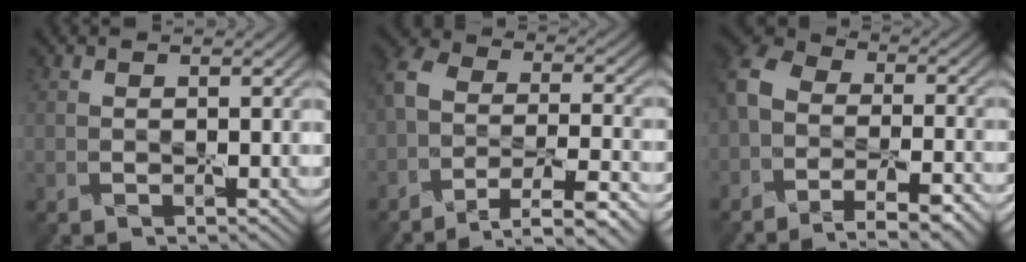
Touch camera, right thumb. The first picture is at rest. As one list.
[{"total": 8.8, "force": [-5.7, 3.7, 5.6], "torque": [-0.115, 0.003, -0.112]}, {"total": 10.0, "force": [-5.1, 5.8, 6.2], "torque": [-0.133, -0.012, -0.085]}]